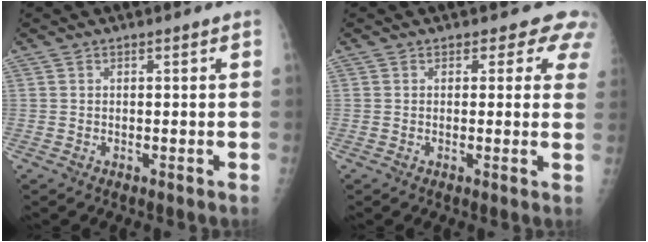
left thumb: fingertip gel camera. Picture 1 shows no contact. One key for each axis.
{"total": 4.4, "fx": 3.5, "fy": 2.6, "fz": 0.5, "tx": 0.032, "ty": -0.017, "tz": 0.017}